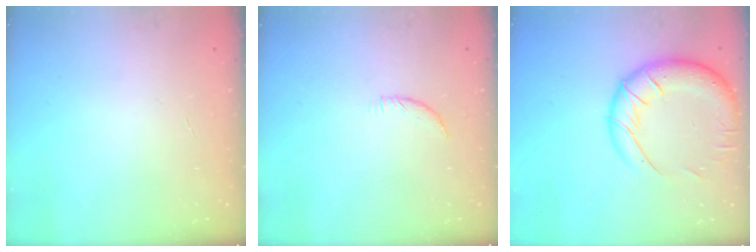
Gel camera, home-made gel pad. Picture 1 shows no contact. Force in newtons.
{"total": 4.2, "press": 4.1, "slide": 1.1}
{"total": 18.2, "press": 17.7, "slide": 4.3}